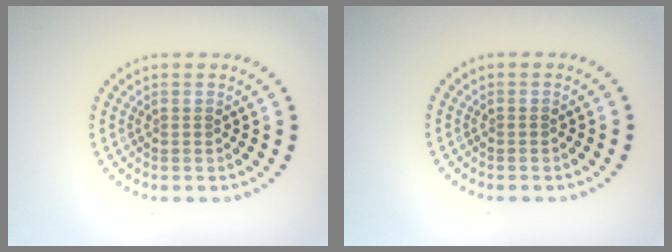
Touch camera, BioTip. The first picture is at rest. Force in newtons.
{"total": 0.0}